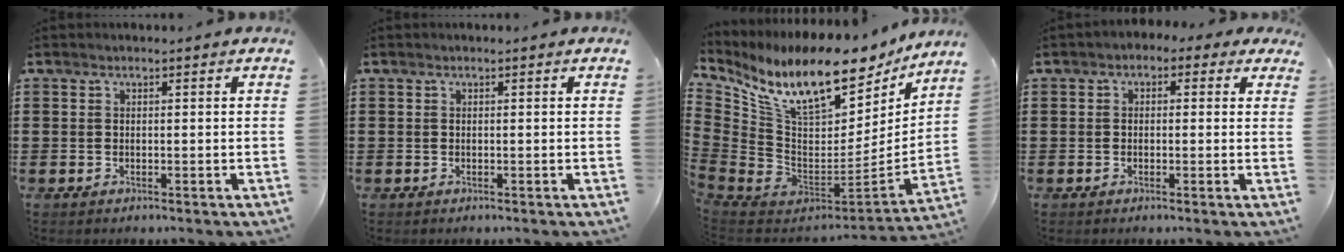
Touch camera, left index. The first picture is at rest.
{"total": 0.0}
{"total": 14.6, "force": [10.4, 5.2, 8.8], "torque": [-0.193, -0.082, 0.181]}
{"total": 1.5, "force": [-0.5, 1.2, 0.8], "torque": [-0.020, 0.007, -0.013]}